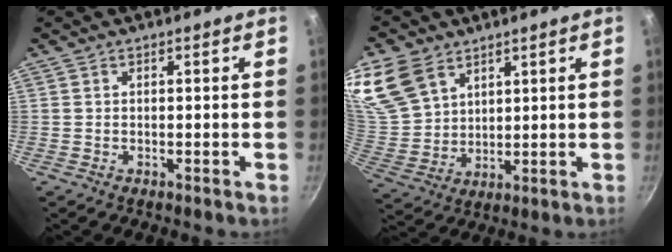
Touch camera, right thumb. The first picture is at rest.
{"total": 14.8, "force": [8.7, 9.9, 6.8], "torque": [-0.134, -0.019, 0.186]}